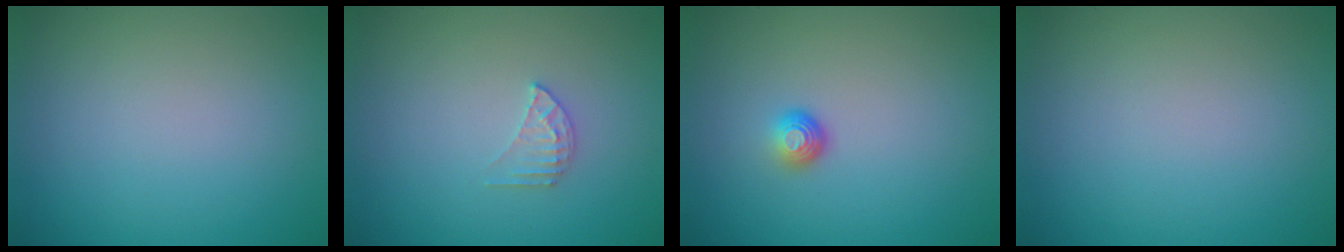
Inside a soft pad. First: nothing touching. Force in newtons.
{"total": 1.5, "press": 1.5, "slide": 0.2}
{"total": 1.6, "press": 1.0, "slide": 1.3}
{"total": 0.0}